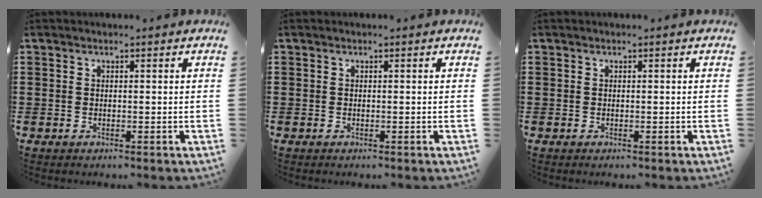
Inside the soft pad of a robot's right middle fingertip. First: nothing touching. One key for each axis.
{"total": 0.0}
{"total": 0.0}